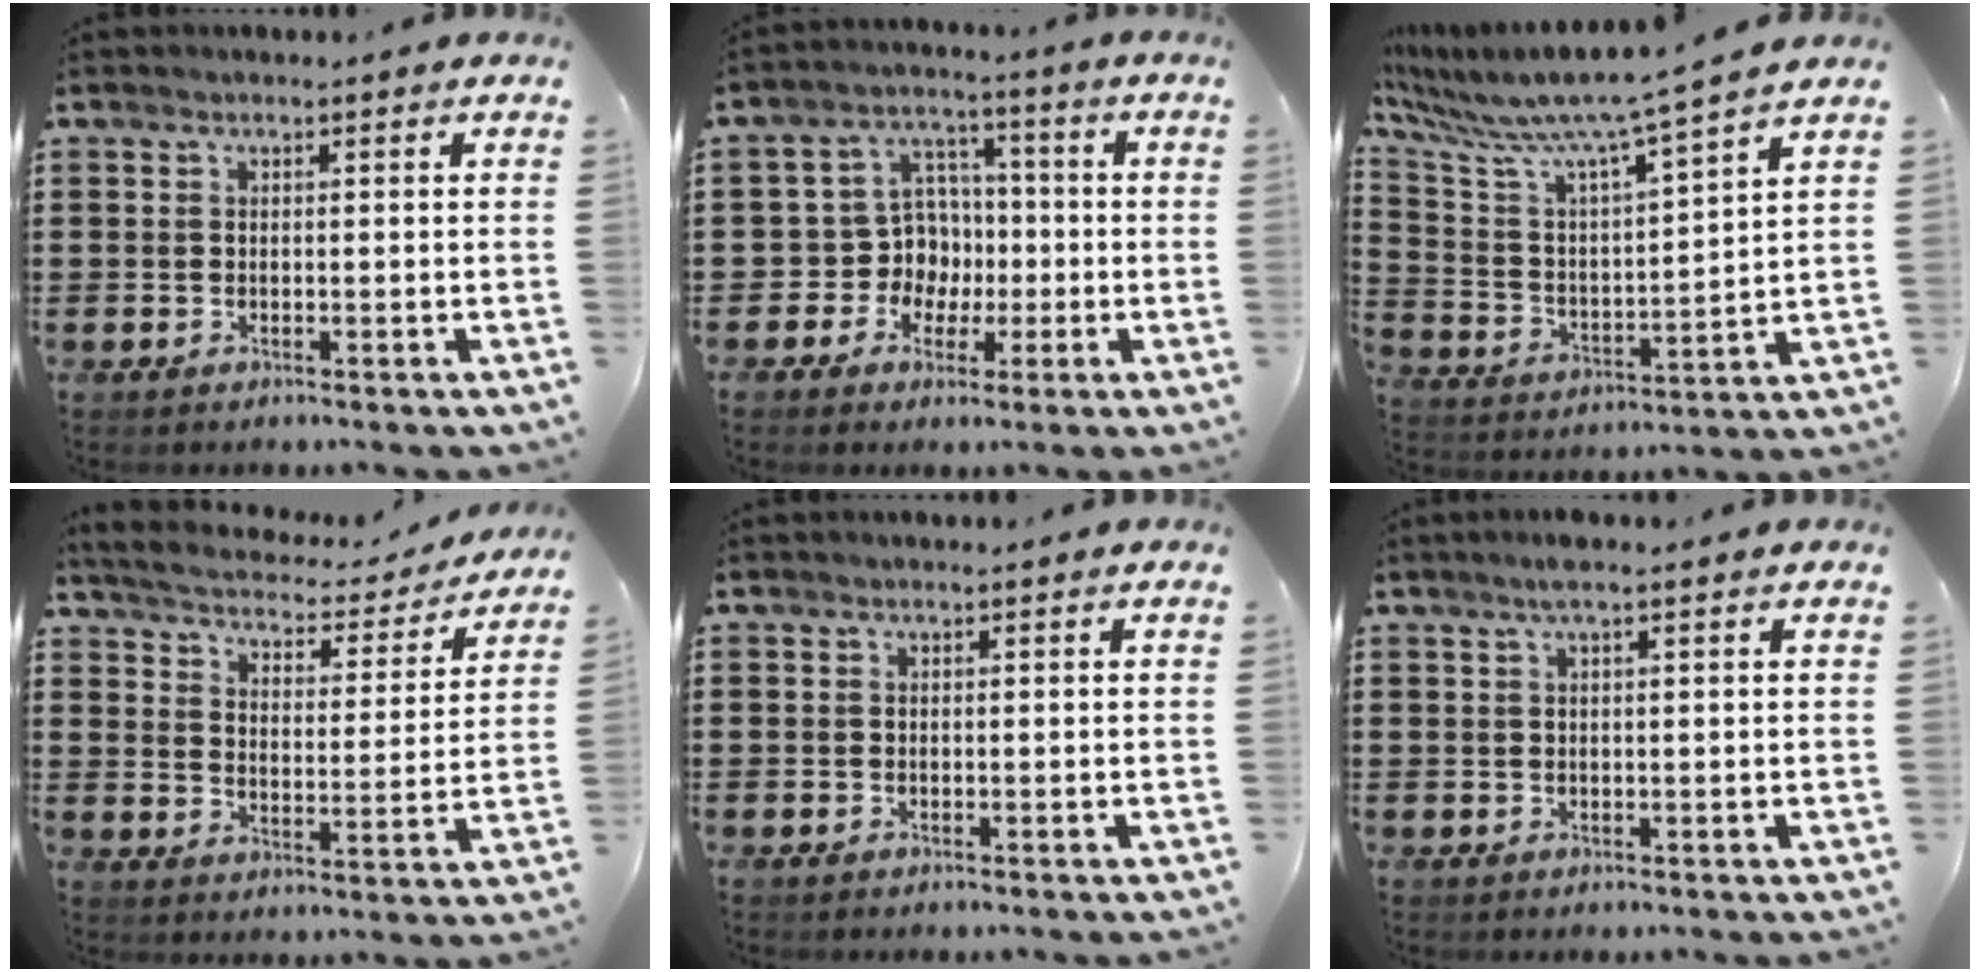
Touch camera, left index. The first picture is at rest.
{"total": 7.5, "force": [-0.5, 7.2, 2.0], "torque": [-0.072, 0.009, -0.007]}
{"total": 8.0, "force": [7.1, -0.4, 3.7], "torque": [-0.106, -0.060, 0.111]}
{"total": 3.5, "force": [3.5, 0.3, 0.4], "torque": [-0.032, -0.029, 0.052]}
{"total": 0.0}
{"total": 1.9, "force": [1.0, 0.1, 1.6], "torque": [-0.034, 0.002, 0.017]}